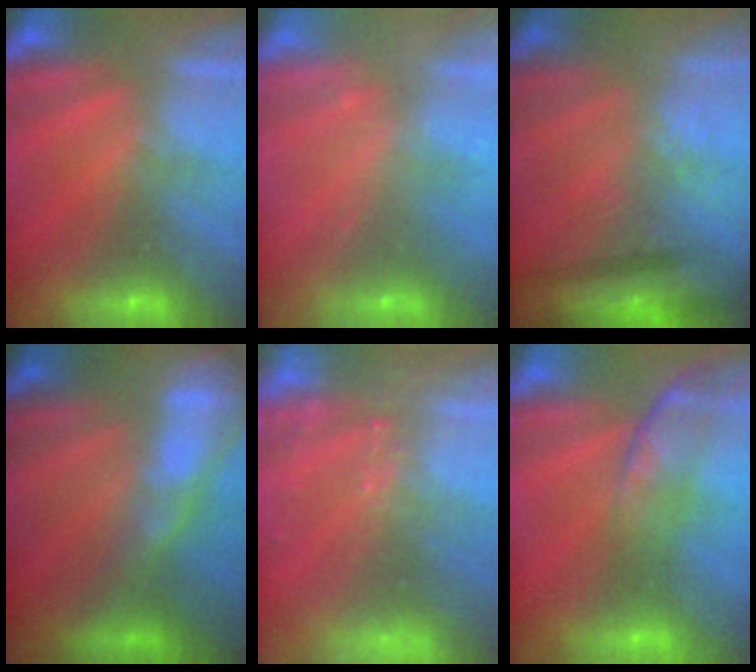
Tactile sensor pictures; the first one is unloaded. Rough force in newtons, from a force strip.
{"total": 2.2}
{"total": 9.2}
{"total": 5.7}
{"total": 7.6}
{"total": 2.6}